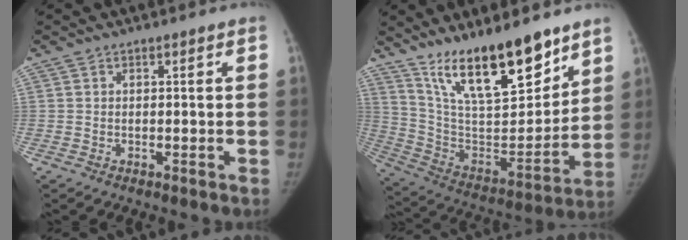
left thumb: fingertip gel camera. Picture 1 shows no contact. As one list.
[{"total": 23.0, "force": [16.1, 7.4, 14.6], "torque": [-0.198, -0.085, 0.288]}]